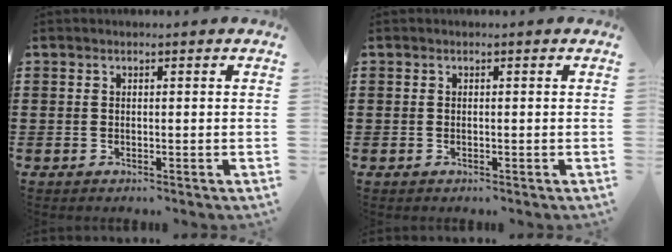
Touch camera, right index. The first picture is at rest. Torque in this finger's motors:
{"motor_torque": [0.15, 0.97, -0.01, -0.01]}